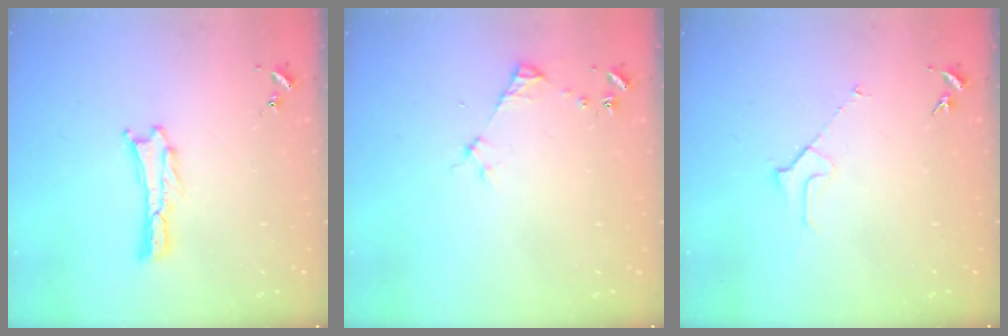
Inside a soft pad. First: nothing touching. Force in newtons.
{"total": 3.2, "press": 3.2, "slide": 0.4}
{"total": 2.3, "press": 2.3, "slide": 0.2}